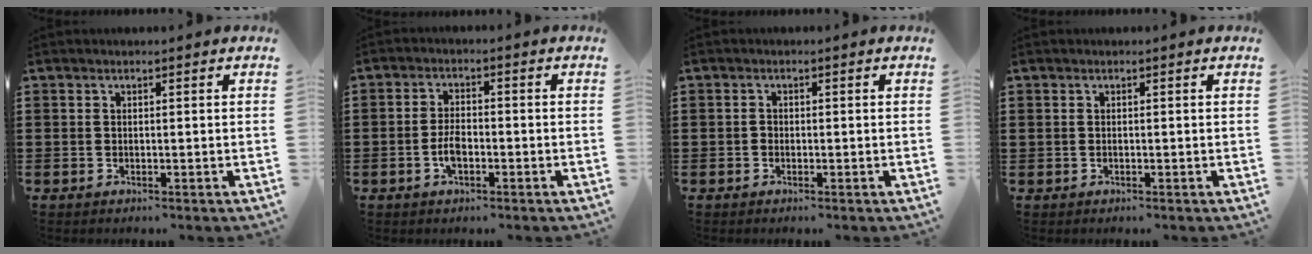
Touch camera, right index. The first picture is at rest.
{"total": 3.8, "force": [-1.3, 1.8, 3.1], "torque": [-0.070, 0.001, -0.028]}
{"total": 0.7, "force": [-0.4, 0.5, 0.3], "torque": [-0.007, 0.001, -0.008]}
{"total": 0.0}